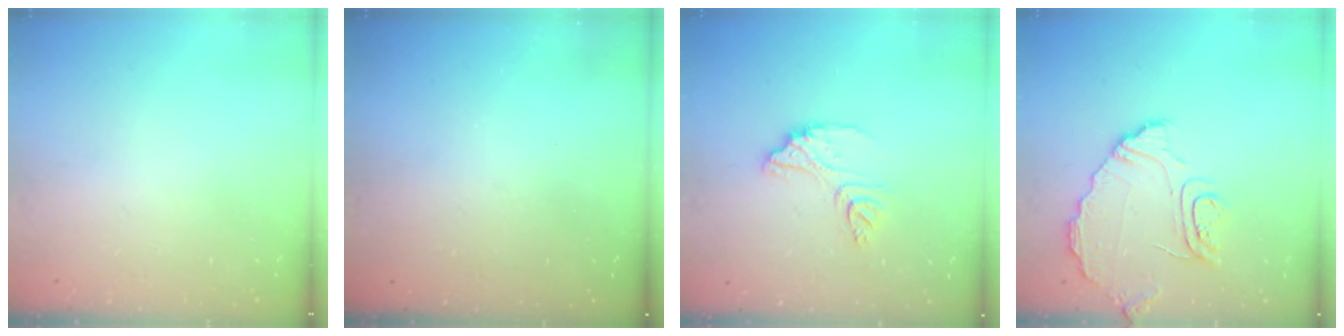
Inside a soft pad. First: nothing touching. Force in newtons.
{"total": 2.9, "press": 2.9, "slide": 0.3}
{"total": 11.1, "press": 11.0, "slide": 1.0}
{"total": 10.5, "press": 10.5, "slide": 0.6}